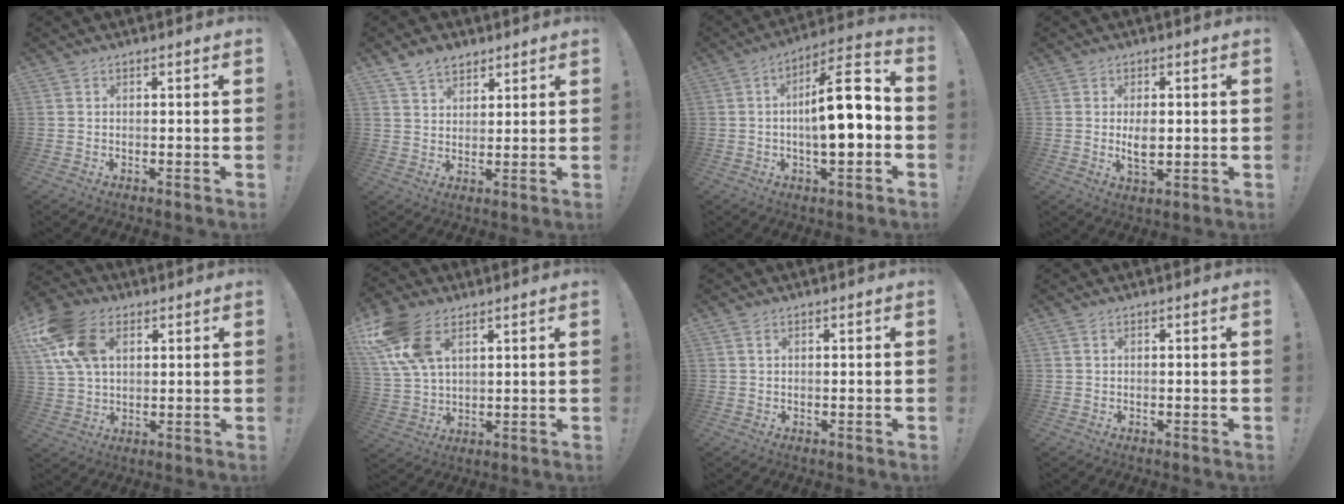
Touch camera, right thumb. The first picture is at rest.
{"total": 6.8, "force": [5.1, 4.1, 2.1], "torque": [-0.036, -0.024, 0.097]}
{"total": 15.0, "force": [-1.0, 4.5, 14.3], "torque": [-0.217, 0.000, -0.025]}
{"total": 5.1, "force": [0.4, 2.9, 4.2], "torque": [-0.060, -0.010, 0.000]}
{"total": 16.4, "force": [6.3, 10.9, 10.5], "torque": [-0.209, -0.012, 0.122]}
{"total": 15.1, "force": [7.5, 8.9, 9.6], "torque": [-0.199, -0.019, 0.144]}
{"total": 1.4, "force": [0.8, 0.6, 1.0], "torque": [-0.016, -0.001, 0.013]}
{"total": 0.7, "force": [0.5, 0.3, 0.4], "torque": [-0.012, 0.003, 0.009]}